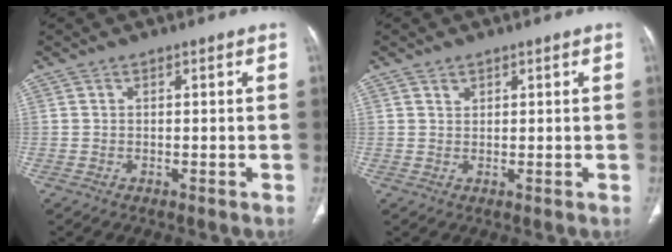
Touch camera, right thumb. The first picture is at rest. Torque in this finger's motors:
{"motor_torque": [-0.51, -0.26, -0.39, 0.12, 0.06]}